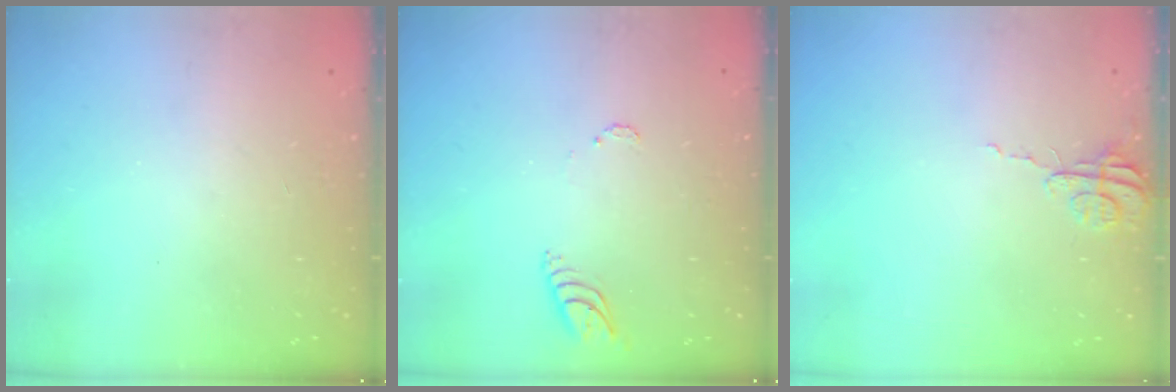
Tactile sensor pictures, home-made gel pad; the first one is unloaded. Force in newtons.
{"total": 4.5, "press": 4.4, "slide": 0.5}
{"total": 3.7, "press": 3.7, "slide": 0.3}